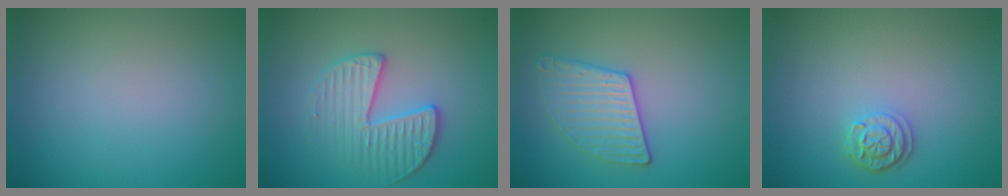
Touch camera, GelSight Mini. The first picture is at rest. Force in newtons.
{"total": 3.4, "press": 3.2, "slide": 1.1}
{"total": 2.9, "press": 2.9, "slide": 0.6}
{"total": 2.2, "press": 1.9, "slide": 1.1}